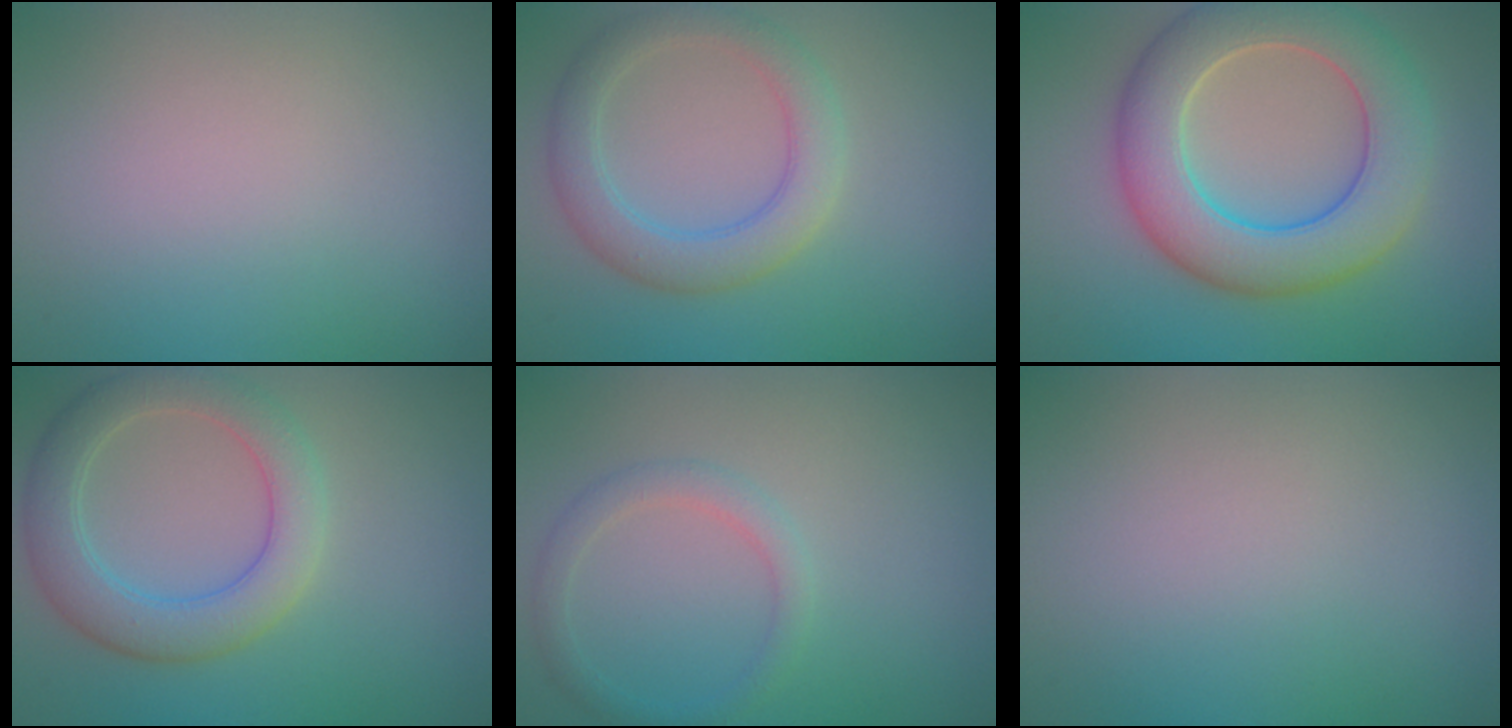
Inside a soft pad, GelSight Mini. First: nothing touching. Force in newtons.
{"total": 4.3, "press": 4.3, "slide": 0.2}
{"total": 8.6, "press": 8.6, "slide": 0.4}
{"total": 5.3, "press": 5.3, "slide": 0.5}
{"total": 2.0, "press": 2.0, "slide": 0.1}
{"total": 0.0}